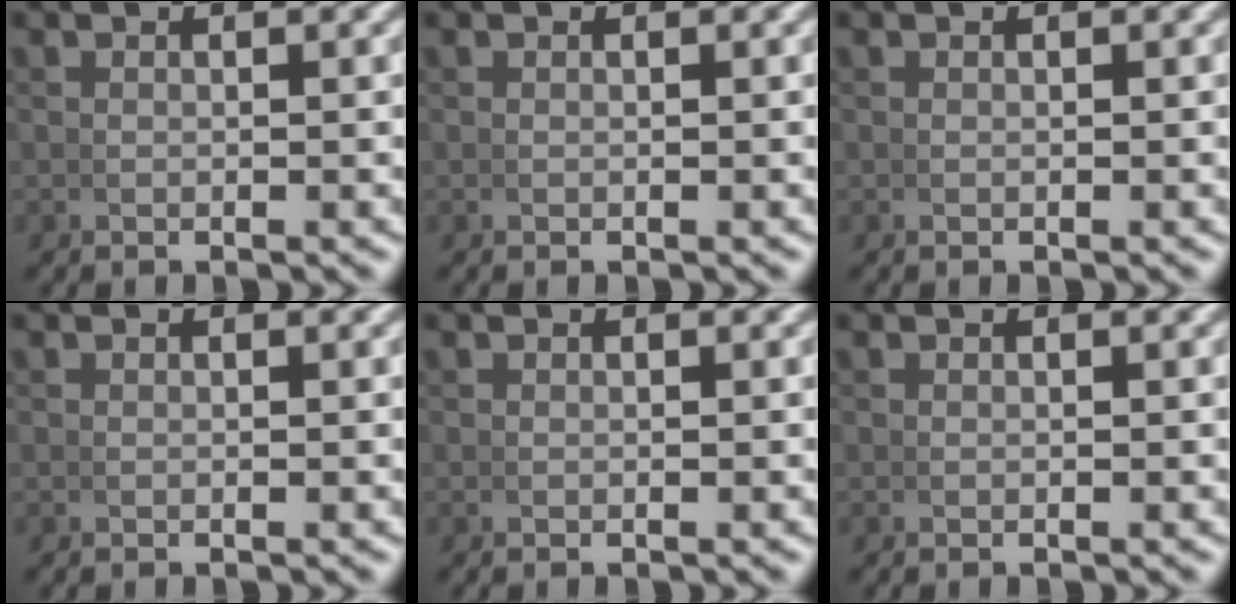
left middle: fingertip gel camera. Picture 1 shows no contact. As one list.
[{"total": 0.0}, {"total": 0.0}, {"total": 0.0}, {"total": 0.0}, {"total": 0.0}]